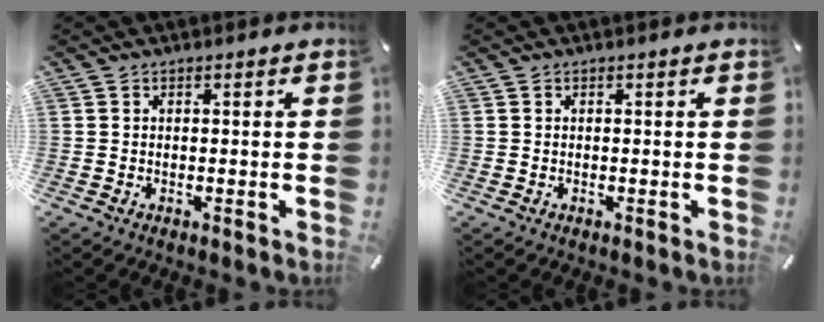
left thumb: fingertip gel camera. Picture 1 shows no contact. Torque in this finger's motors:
{"motor_torque": [-0.04, -0.03, 0.00, 0.00, -0.02]}